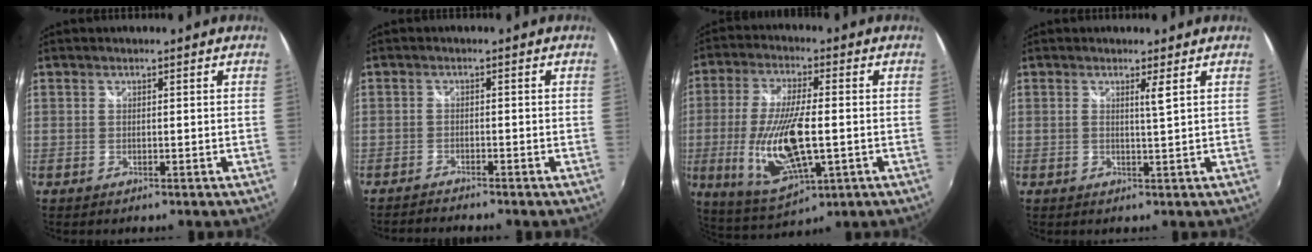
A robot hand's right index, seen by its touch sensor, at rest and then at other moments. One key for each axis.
{"total": 2.8, "fx": -2.8, "fy": -0.1, "fz": 0.5, "tx": -0.026, "ty": -0.010, "tz": -0.050}
{"total": 16.4, "fx": -2.7, "fy": 5.7, "fz": 15.1, "tx": -0.303, "ty": -0.022, "tz": -0.039}
{"total": 1.8, "fx": 0.7, "fy": -0.7, "fz": 1.5, "tx": -0.025, "ty": -0.009, "tz": 0.010}